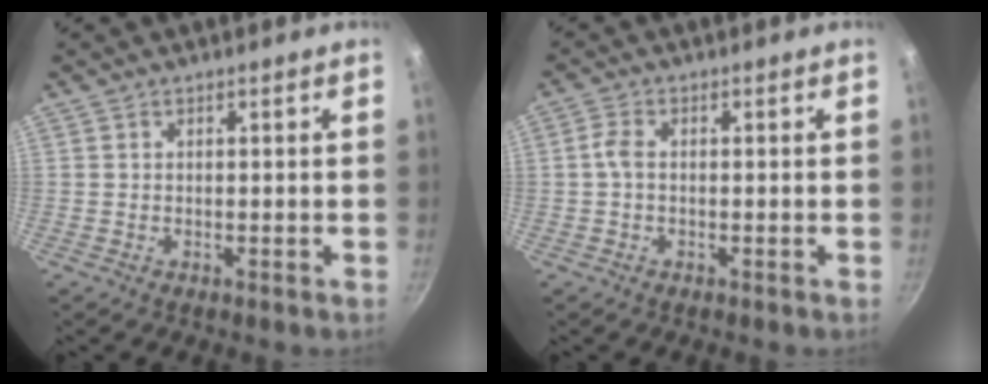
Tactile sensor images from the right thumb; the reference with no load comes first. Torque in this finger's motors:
{"motor_torque": [-0.35, -0.32, -0.11, 0.14, 0.12]}